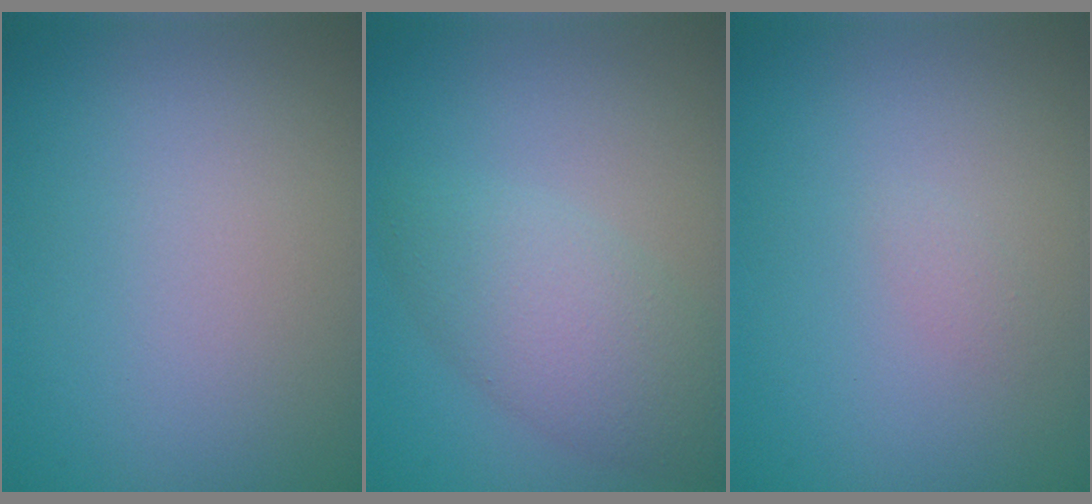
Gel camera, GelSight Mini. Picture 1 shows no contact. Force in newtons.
{"total": 4.6, "press": 4.6, "slide": 0.0}
{"total": 0.6, "press": 0.6, "slide": 0.0}